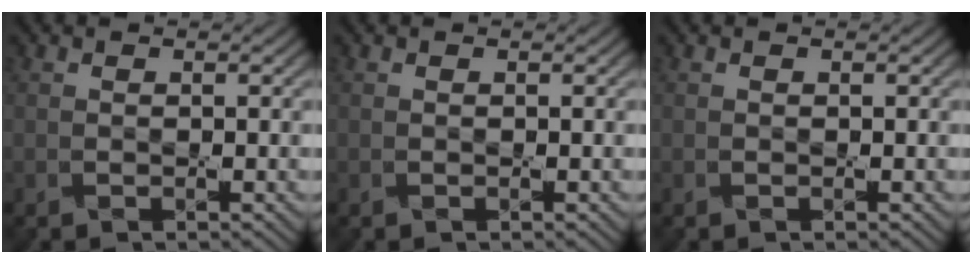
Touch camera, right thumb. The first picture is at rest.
{"total": 0.0}
{"total": 0.0}